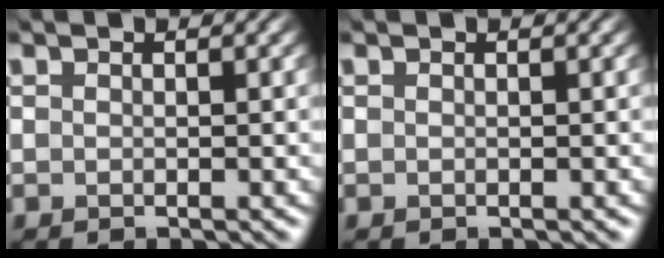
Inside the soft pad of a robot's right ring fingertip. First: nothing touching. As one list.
[{"total": 0.0}]